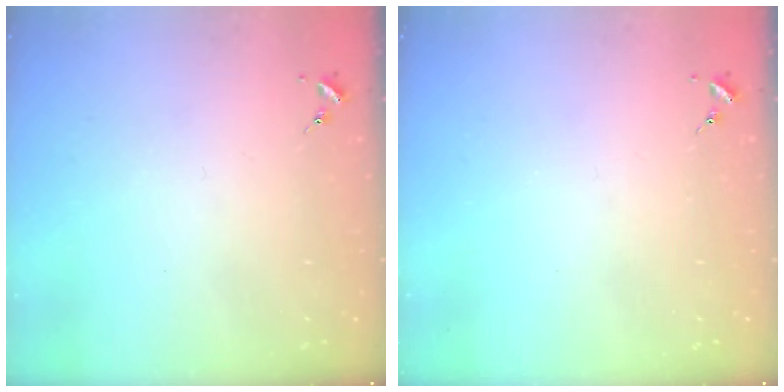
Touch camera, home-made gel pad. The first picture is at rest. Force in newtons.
{"total": 0.0}